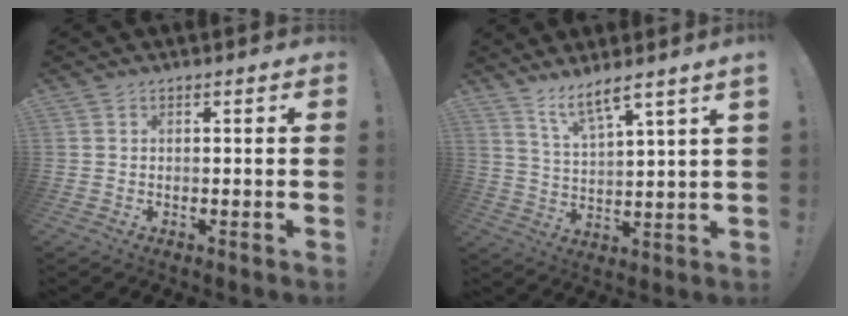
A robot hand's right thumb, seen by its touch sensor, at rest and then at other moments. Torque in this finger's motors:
{"motor_torque": [-0.03, 0.11, 0.18, 0.36, 0.11]}